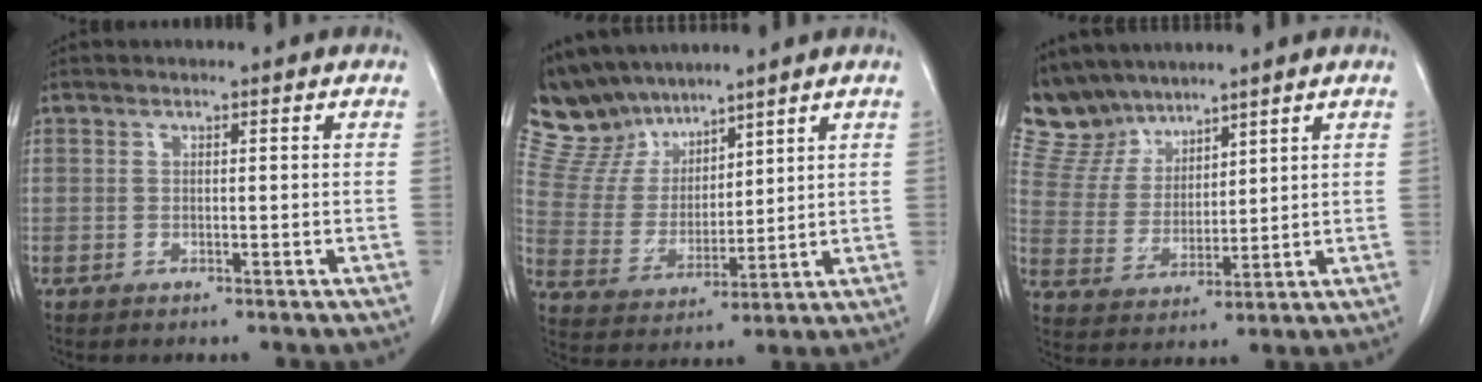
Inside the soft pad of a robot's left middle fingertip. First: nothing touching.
{"total": 10.0, "force": [9.1, 3.8, 1.7], "torque": [-0.053, 0.018, 0.190]}
{"total": 7.8, "force": [7.1, 3.1, 0.3], "torque": [-0.020, 0.011, 0.158]}